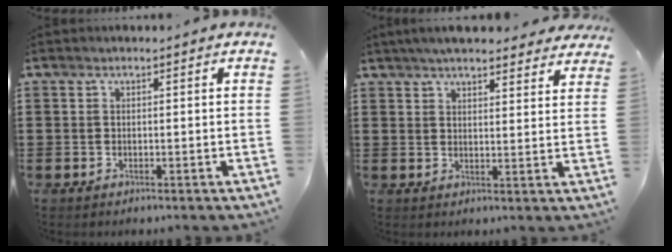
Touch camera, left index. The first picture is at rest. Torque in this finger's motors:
{"motor_torque": [1.72, -0.42, 1.06, 0.08]}